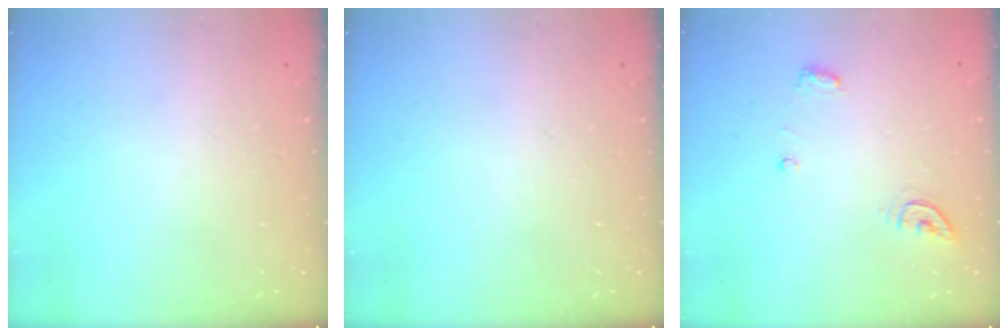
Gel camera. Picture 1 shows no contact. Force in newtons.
{"total": 0.0}
{"total": 5.5, "press": 5.5, "slide": 0.2}